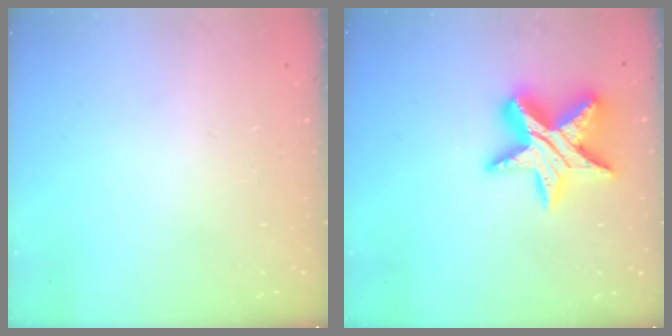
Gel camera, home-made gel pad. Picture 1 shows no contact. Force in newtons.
{"total": 16.2, "press": 16.2, "slide": 1.1}